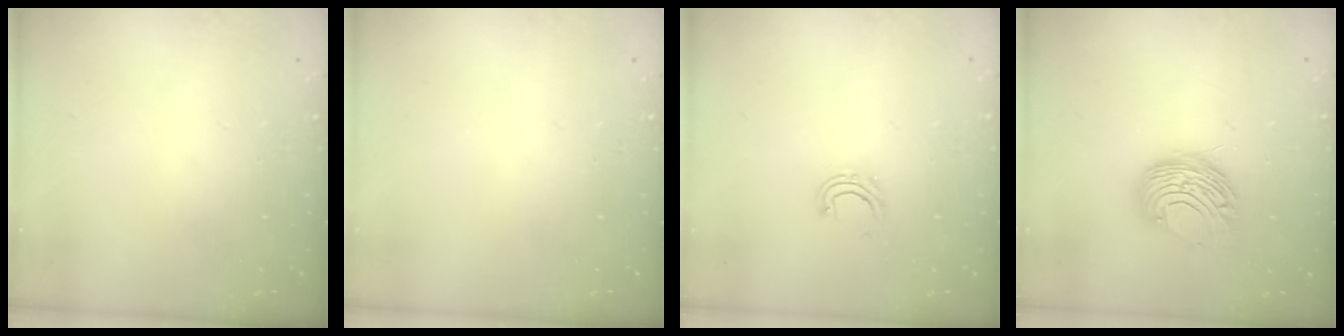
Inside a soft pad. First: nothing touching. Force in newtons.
{"total": 0.0}
{"total": 6.3, "press": 6.2, "slide": 1.0}
{"total": 10.6, "press": 10.6, "slide": 0.5}